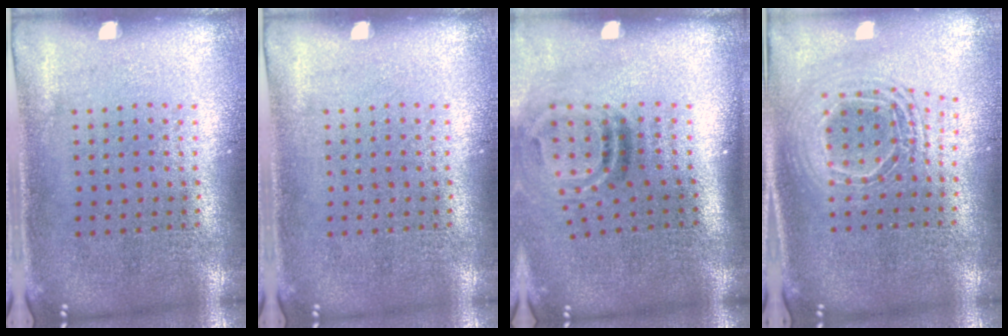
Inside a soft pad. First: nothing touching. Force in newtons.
{"total": 0.0}
{"total": 2.0, "press": 1.2, "slide": 1.6}
{"total": 1.8, "press": 1.5, "slide": 1.1}